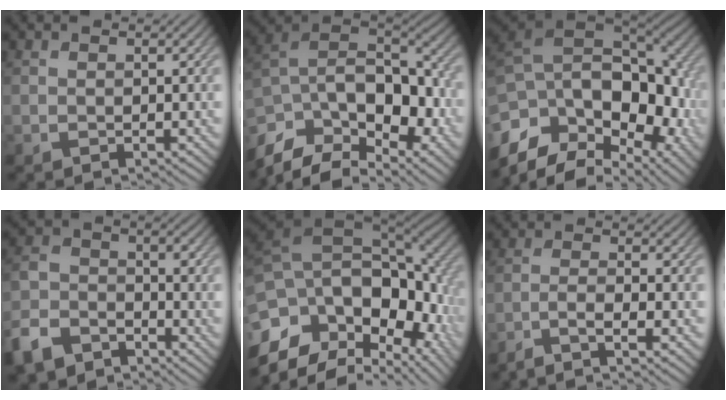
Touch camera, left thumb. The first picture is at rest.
{"total": 16.4, "force": [-7.9, 9.5, 10.7], "torque": [-0.242, -0.021, -0.109]}
{"total": 18.0, "force": [-5.3, 11.3, 13.0], "torque": [-0.276, -0.001, -0.083]}
{"total": 7.8, "force": [-5.3, 4.6, 3.3], "torque": [-0.086, -0.008, -0.121]}
{"total": 19.0, "force": [-5.7, 11.9, 13.6], "torque": [-0.267, 0.001, -0.085]}
{"total": 5.0, "force": [-3.4, 0.8, 3.6], "torque": [-0.061, 0.007, -0.076]}